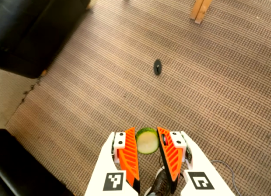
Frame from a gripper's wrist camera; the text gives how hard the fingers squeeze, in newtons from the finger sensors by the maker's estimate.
{"total": 10.1, "left": 10.7, "right": 9.5}